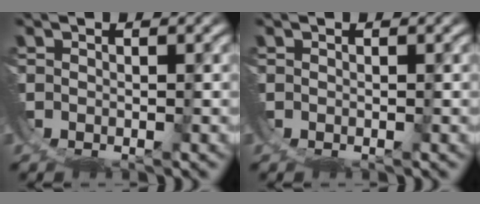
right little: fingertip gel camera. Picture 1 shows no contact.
{"total": 0.0}